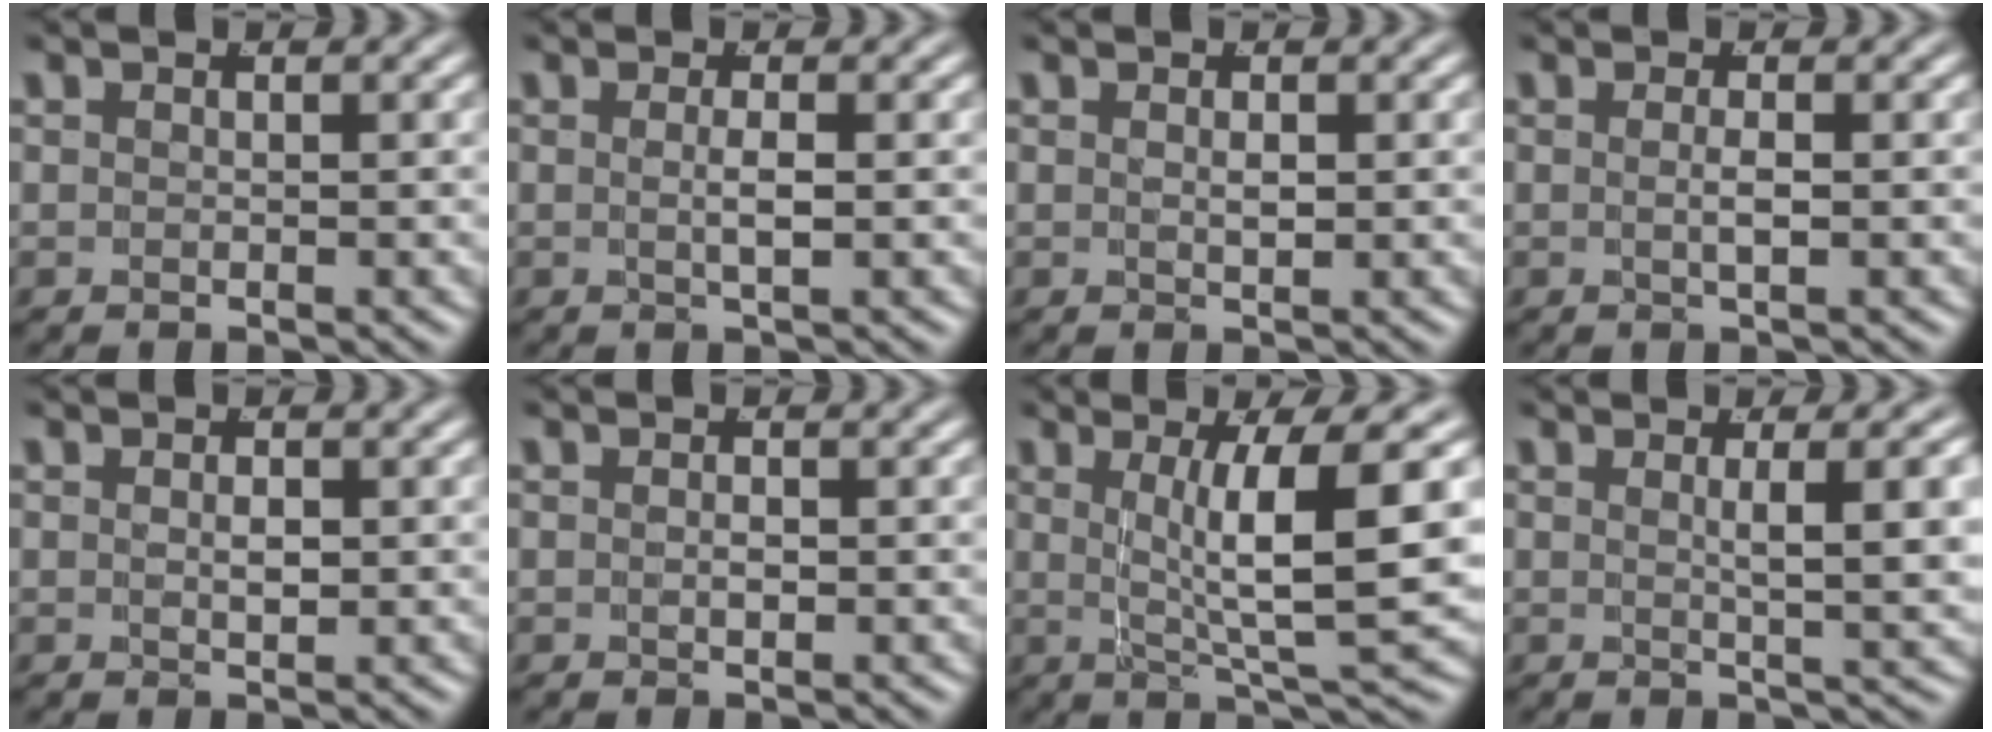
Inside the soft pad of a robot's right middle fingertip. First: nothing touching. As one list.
[{"total": 1.4, "force": [-0.1, -0.5, 1.3], "torque": [-0.026, -0.008, 0.002]}, {"total": 0.8, "force": [0.1, -0.2, 0.8], "torque": [-0.013, -0.010, 0.012]}, {"total": 1.2, "force": [-0.2, -0.4, 1.1], "torque": [-0.022, -0.006, -0.002]}, {"total": 1.0, "force": [0.1, 0.2, 1.0], "torque": [-0.017, -0.013, 0.011]}, {"total": 0.5, "force": [-0.2, 0.0, 0.5], "torque": [-0.013, -0.009, 0.003]}, {"total": 8.0, "force": [1.2, 1.1, 7.8], "torque": [-0.111, -0.010, 0.029]}, {"total": 4.1, "force": [1.2, -0.3, 3.9], "torque": [-0.047, 0.000, 0.021]}]